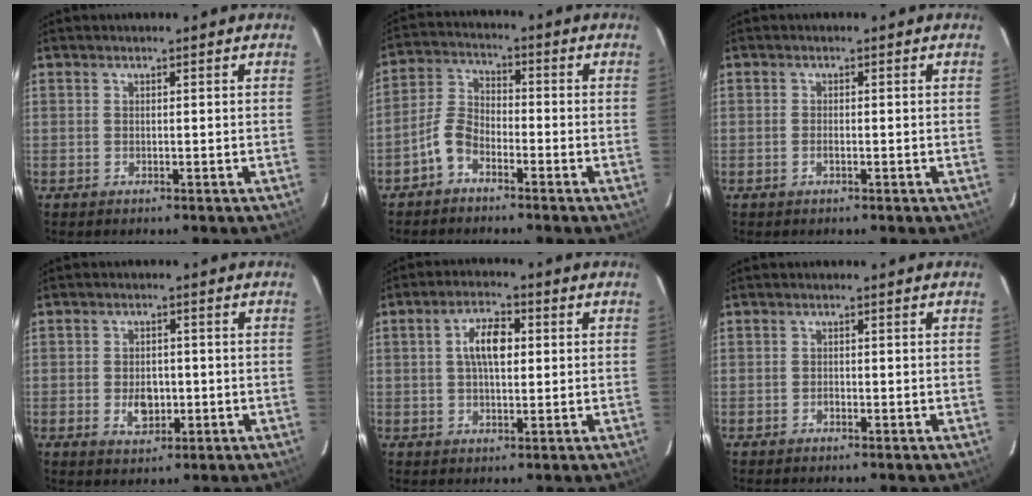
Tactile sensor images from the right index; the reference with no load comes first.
{"total": 5.7, "force": [-3.7, 3.1, 3.0], "torque": [-0.070, 0.019, -0.079]}
{"total": 1.1, "force": [-0.5, 0.4, 0.9], "torque": [-0.019, 0.001, -0.009]}
{"total": 5.0, "force": [-1.2, 3.4, 3.5], "torque": [-0.064, 0.000, -0.013]}
{"total": 6.5, "force": [1.0, 3.1, 5.6], "torque": [-0.101, 0.015, 0.019]}
{"total": 0.6, "force": [-0.5, 0.3, 0.2], "torque": [-0.004, 0.002, -0.009]}